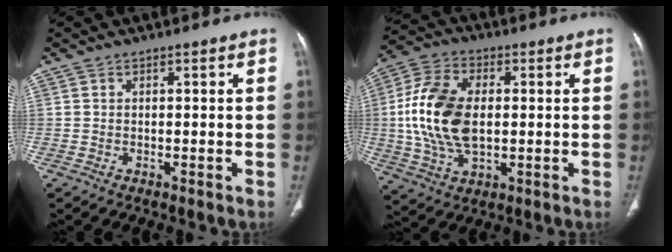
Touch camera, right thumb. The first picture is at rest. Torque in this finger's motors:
{"motor_torque": [2.36, 2.17, 1.09, -1.15, 0.56]}